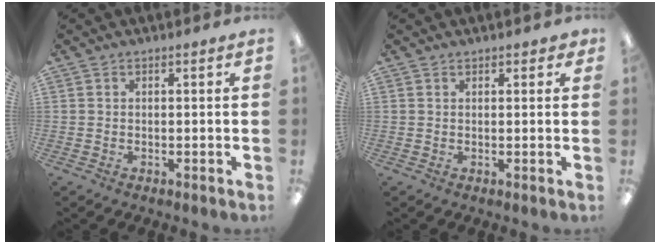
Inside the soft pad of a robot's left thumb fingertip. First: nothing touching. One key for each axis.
{"total": 1.3, "fx": 1.0, "fy": 0.7, "fz": 0.5, "tx": -0.002, "ty": -0.002, "tz": 0.017}